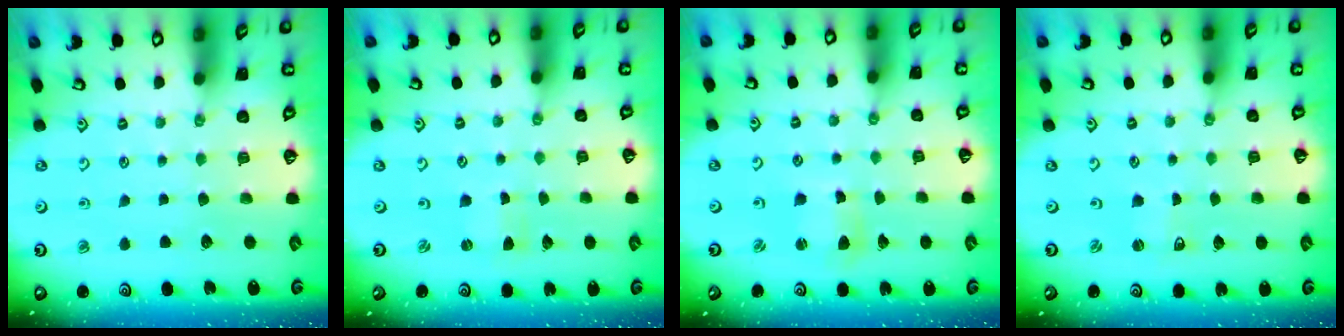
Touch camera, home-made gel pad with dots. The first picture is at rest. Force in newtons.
{"total": 0.0}
{"total": 4.7, "press": 4.6, "slide": 0.7}
{"total": 0.8, "press": 0.7, "slide": 0.2}